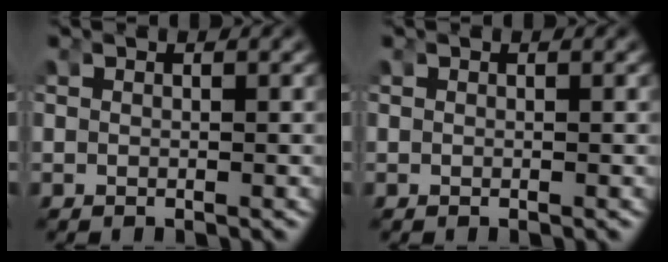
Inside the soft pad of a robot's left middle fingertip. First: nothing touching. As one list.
[{"total": 0.0}]